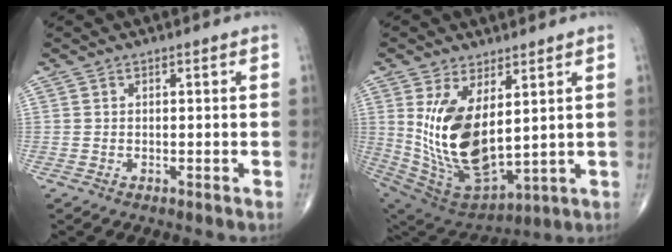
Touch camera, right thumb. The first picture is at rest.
{"total": 17.2, "force": [3.4, 8.6, 14.5], "torque": [-0.274, -0.033, 0.095]}